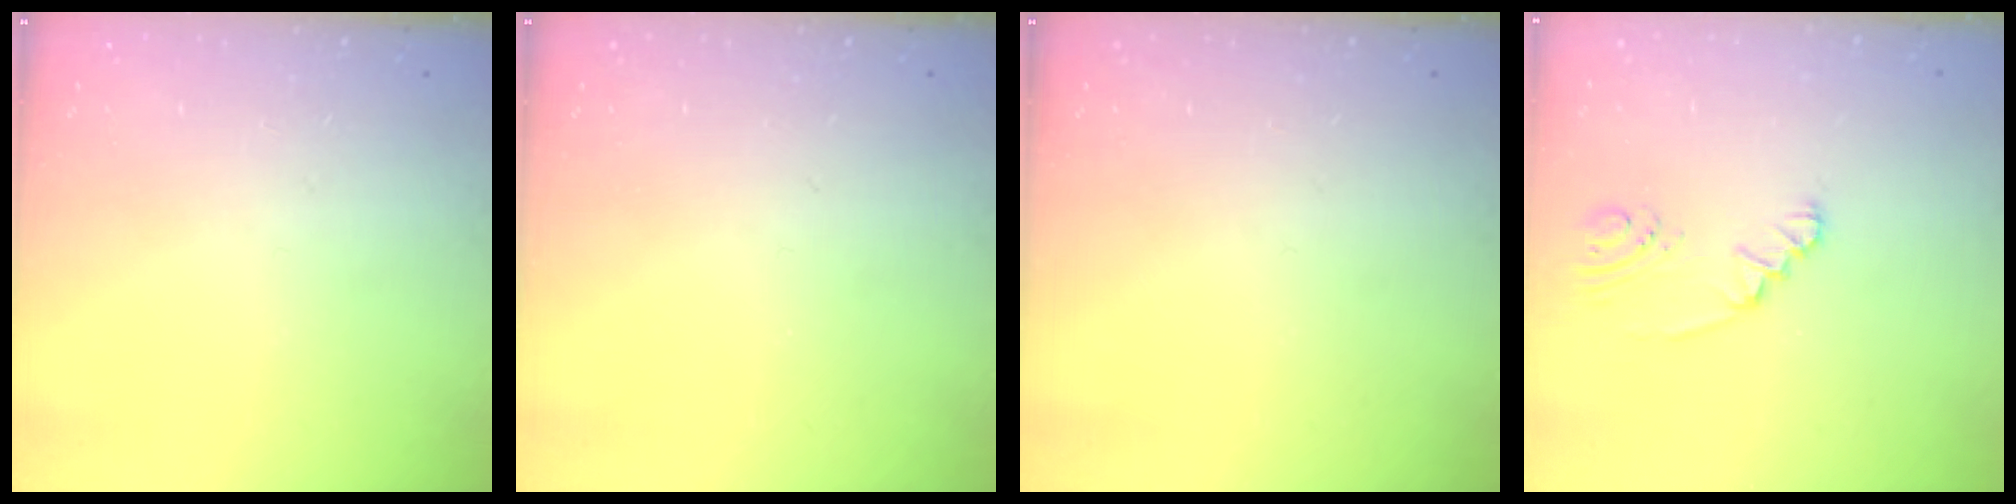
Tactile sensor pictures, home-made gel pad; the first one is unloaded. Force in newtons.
{"total": 0.0}
{"total": 0.0}
{"total": 2.6, "press": 2.4, "slide": 0.9}